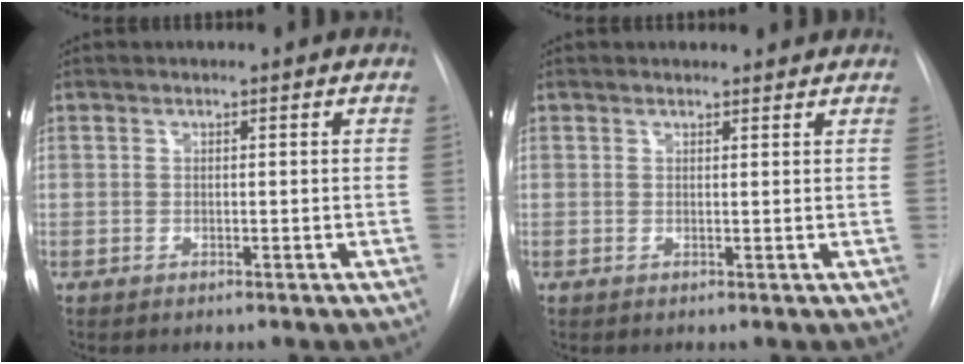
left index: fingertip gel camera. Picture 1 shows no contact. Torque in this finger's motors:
{"motor_torque": [0.12, -0.09, -0.10, 0.00]}